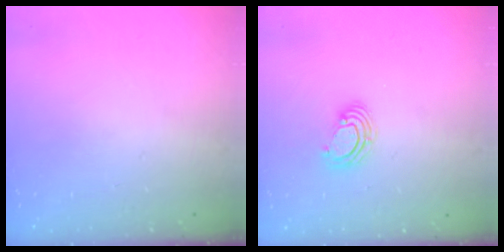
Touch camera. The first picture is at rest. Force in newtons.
{"total": 4.0, "press": 3.9, "slide": 0.2}